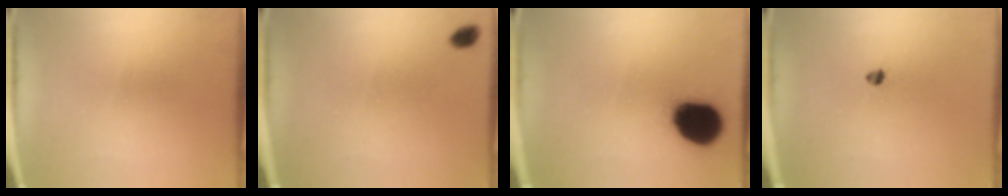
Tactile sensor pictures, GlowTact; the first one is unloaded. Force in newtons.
{"total": 2.0}
{"total": 13.8}
{"total": 1.4}